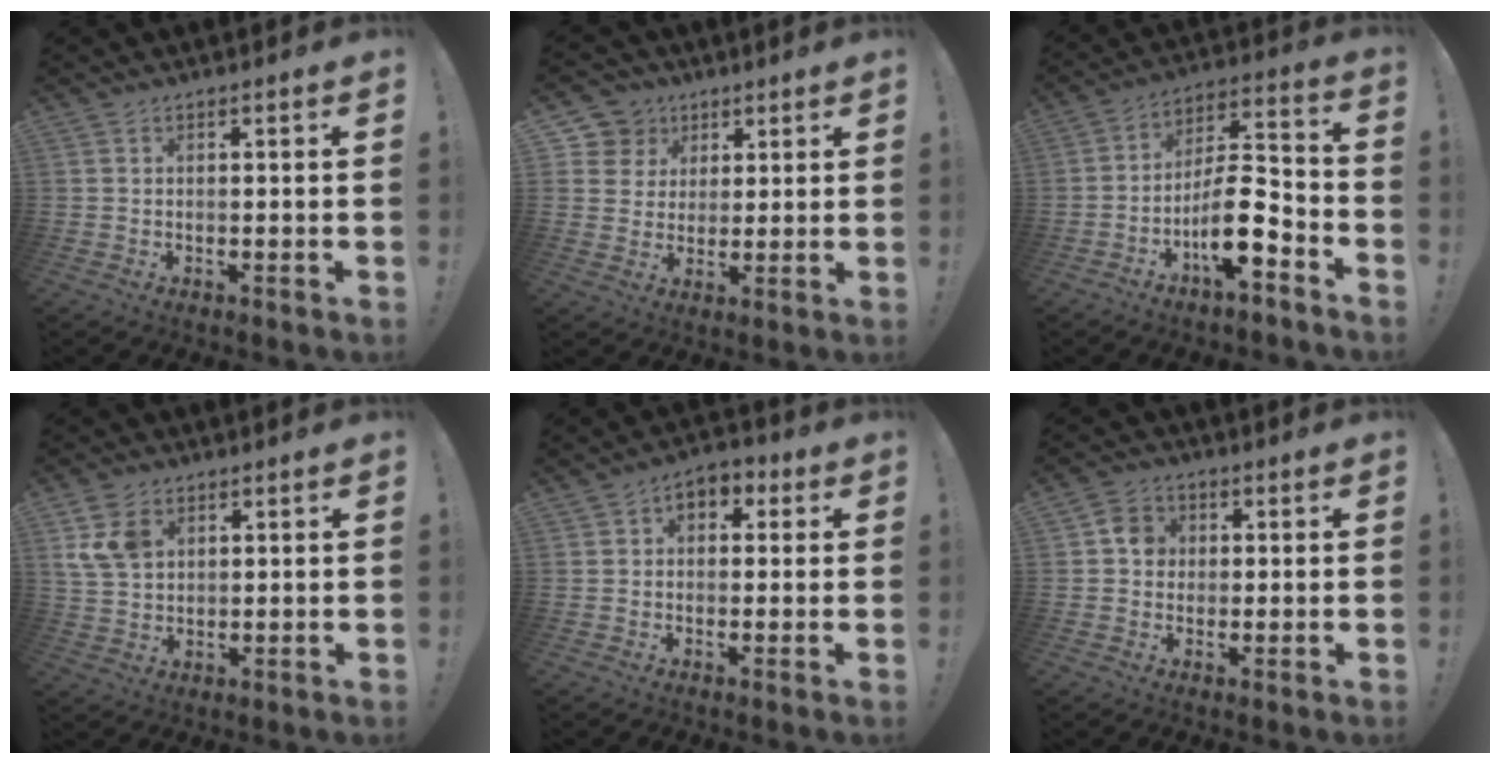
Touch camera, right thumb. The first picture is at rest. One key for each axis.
{"total": 8.2, "fx": 3.5, "fy": 7.3, "fz": 1.2, "tx": -0.013, "ty": -0.026, "tz": 0.072}
{"total": 13.7, "fx": -7.0, "fy": 5.6, "fz": 10.3, "tx": -0.182, "ty": 0.040, "tz": -0.111}
{"total": 7.9, "fx": 3.3, "fy": 5.7, "fz": 4.4, "tx": -0.082, "ty": 0.000, "tz": 0.066}
{"total": 4.9, "fx": 1.1, "fy": 3.7, "fz": 3.1, "tx": -0.045, "ty": 0.003, "tz": 0.020}
{"total": 6.1, "fx": 0.7, "fy": 5.4, "fz": 2.7, "tx": -0.035, "ty": 0.011, "tz": 0.014}